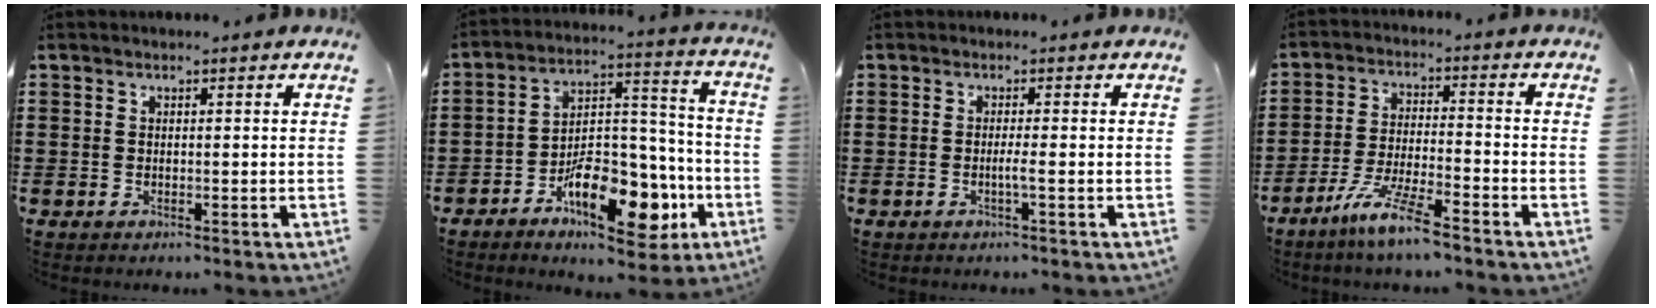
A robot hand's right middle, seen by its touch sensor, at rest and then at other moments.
{"total": 12.3, "force": [-6.5, 6.1, 8.5], "torque": [-0.131, 0.027, -0.109]}
{"total": 1.6, "force": [-0.6, -0.2, 1.5], "torque": [-0.026, -0.002, -0.013]}
{"total": 7.9, "force": [-6.2, 0.2, 4.9], "torque": [-0.110, -0.012, -0.120]}